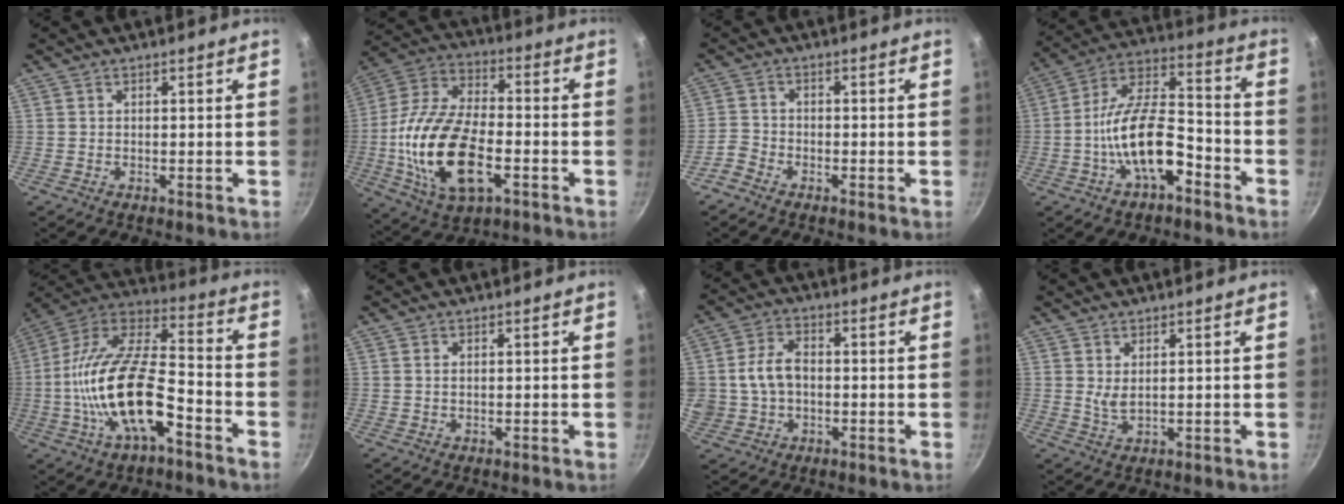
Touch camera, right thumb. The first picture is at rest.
{"total": 21.1, "force": [-4.8, 10.9, 17.4], "torque": [-0.336, 0.022, -0.093]}
{"total": 2.9, "force": [-2.2, 1.7, 0.9], "torque": [-0.021, 0.022, -0.052]}
{"total": 16.1, "force": [-6.3, 7.3, 12.9], "torque": [-0.206, 0.056, -0.122]}
{"total": 21.9, "force": [-7.0, 9.3, 18.5], "torque": [-0.341, 0.046, -0.145]}
{"total": 0.7, "force": [0.2, 0.4, 0.6], "torque": [-0.011, 0.001, 0.003]}
{"total": 9.8, "force": [0.0, 7.4, 6.5], "torque": [-0.120, 0.023, 0.001]}
{"total": 2.5, "force": [0.9, 1.1, 2.1], "torque": [-0.037, -0.012, 0.020]}